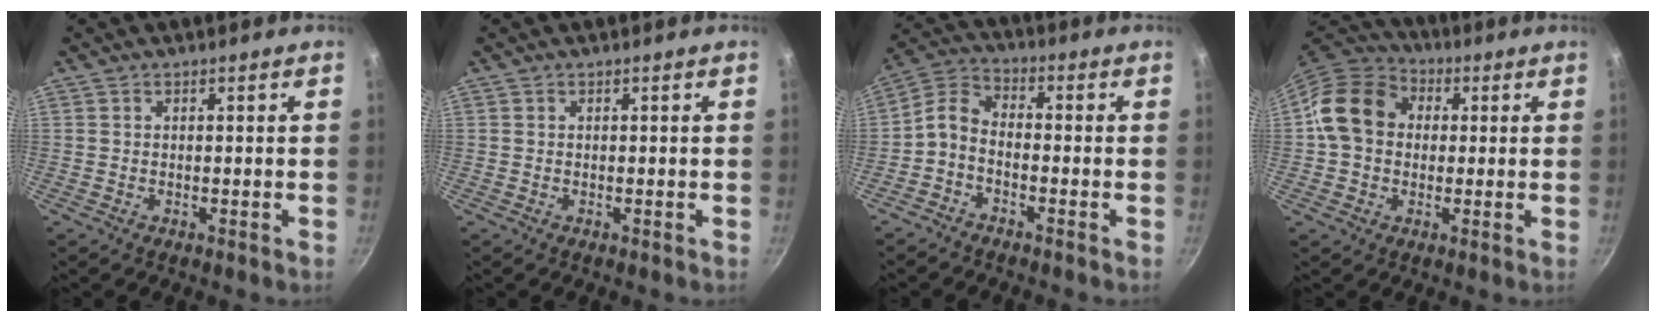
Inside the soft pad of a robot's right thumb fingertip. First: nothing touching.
{"total": 0.0}
{"total": 5.7, "force": [-2.4, 3.4, 3.9], "torque": [-0.091, 0.041, -0.061]}
{"total": 12.9, "force": [1.4, 10.6, 7.2], "torque": [-0.098, 0.026, 0.007]}